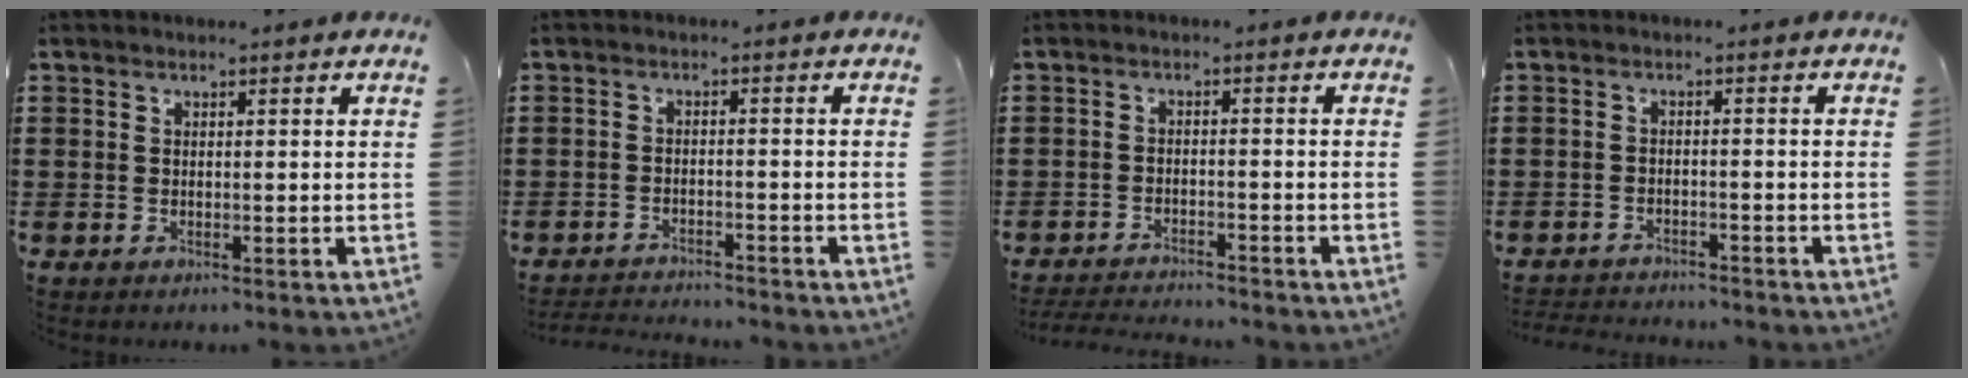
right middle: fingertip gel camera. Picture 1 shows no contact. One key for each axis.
{"total": 2.5, "fx": -2.5, "fy": 0.0, "fz": 0.1, "tx": -0.008, "ty": -0.002, "tz": -0.053}
{"total": 2.9, "fx": -2.9, "fy": 0.0, "fz": 0.3, "tx": -0.010, "ty": -0.002, "tz": -0.061}
{"total": 2.4, "fx": -2.4, "fy": 0.1, "fz": -0.1, "tx": -0.007, "ty": -0.003, "tz": -0.051}